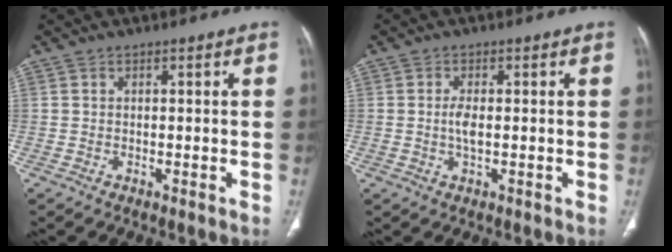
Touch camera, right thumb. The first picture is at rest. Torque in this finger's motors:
{"motor_torque": [2.38, 1.94, 0.39, -0.66, 0.00]}